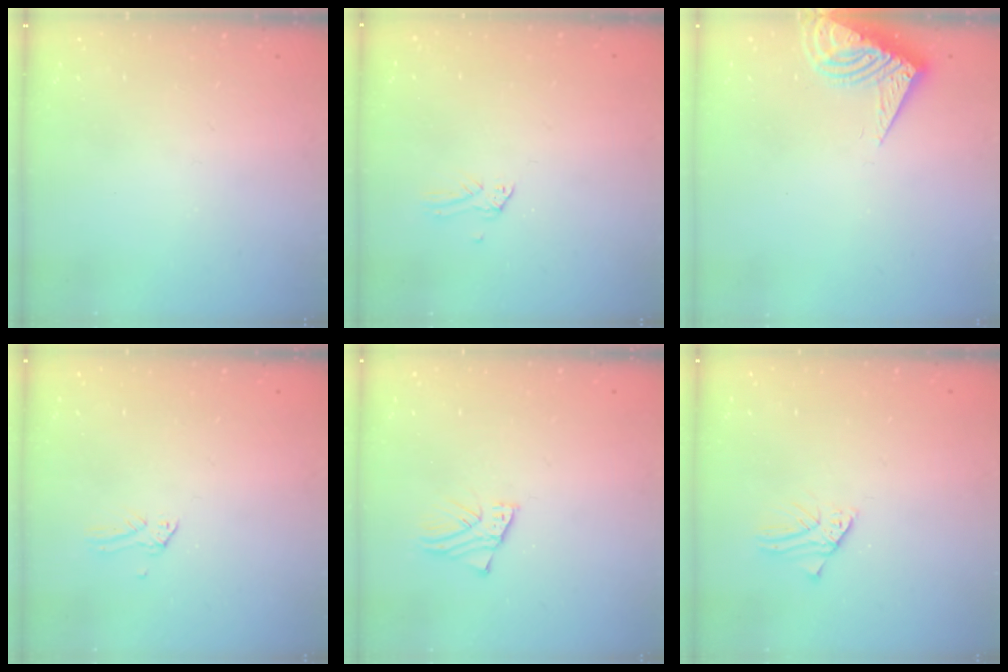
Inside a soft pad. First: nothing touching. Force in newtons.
{"total": 0.0}
{"total": 9.0, "press": 9.0, "slide": 0.6}
{"total": 0.0}
{"total": 2.0, "press": 2.0, "slide": 0.1}
{"total": 1.1, "press": 1.1, "slide": 0.1}